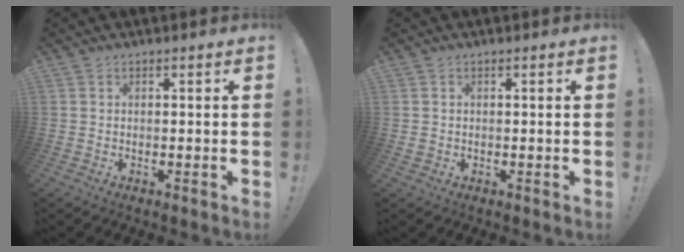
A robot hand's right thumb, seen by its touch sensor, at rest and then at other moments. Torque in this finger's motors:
{"motor_torque": [-0.06, -0.21, -0.16, 0.27, -0.02]}